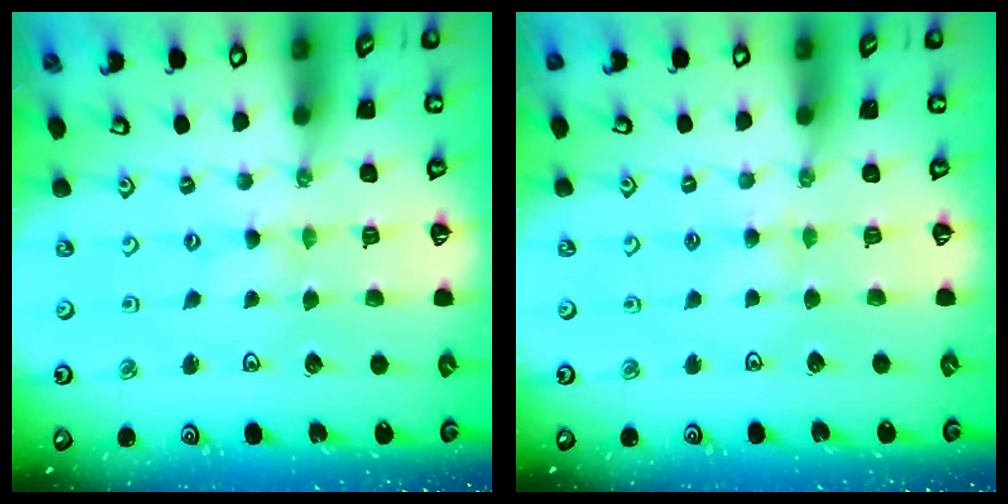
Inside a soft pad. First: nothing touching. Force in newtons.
{"total": 2.9, "press": 2.8, "slide": 0.6}